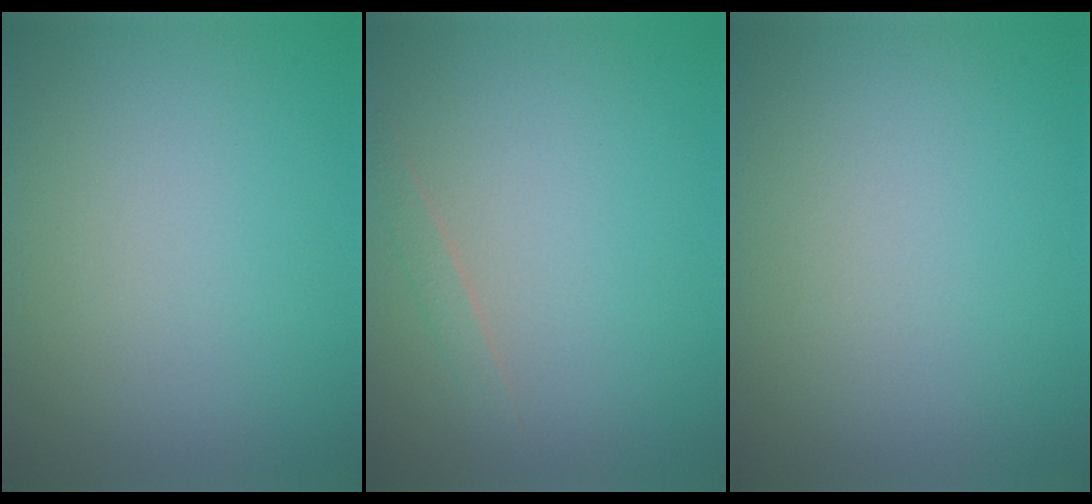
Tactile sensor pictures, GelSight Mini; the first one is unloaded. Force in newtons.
{"total": 0.8, "press": 0.8, "slide": 0.0}
{"total": 0.0}